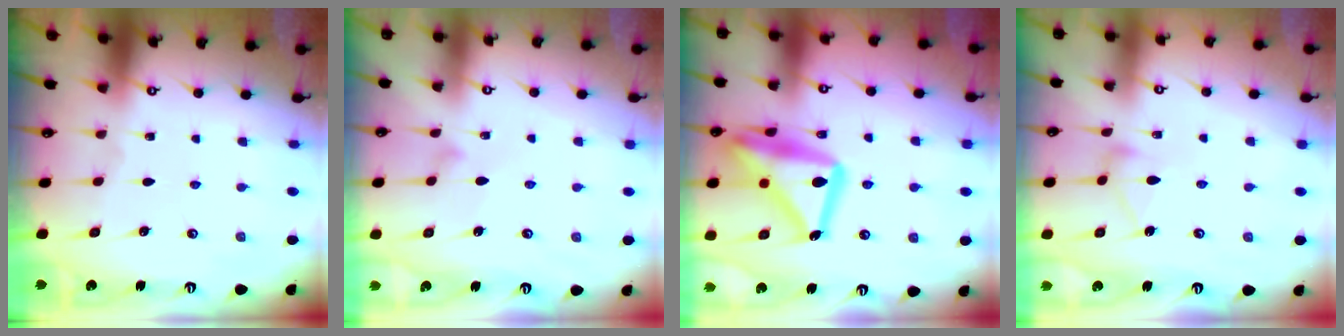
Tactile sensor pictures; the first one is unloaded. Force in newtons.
{"total": 6.9, "press": 6.9, "slide": 0.4}
{"total": 22.3, "press": 22.3, "slide": 1.6}
{"total": 8.1, "press": 8.1, "slide": 0.4}